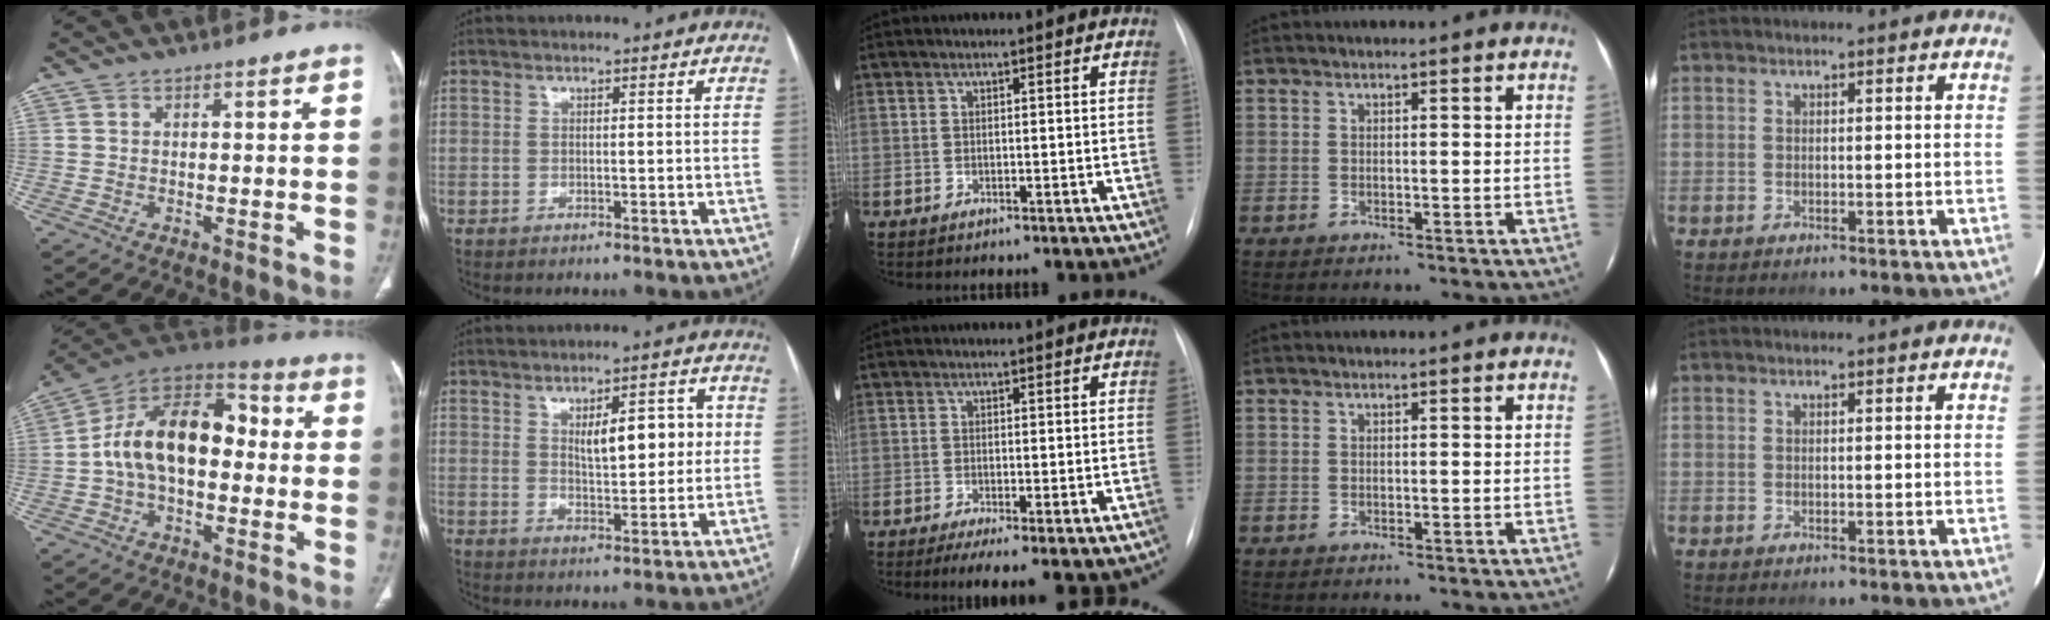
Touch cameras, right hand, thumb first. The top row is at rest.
{"thumb": {"total": 17.4, "force": [-0.4, 10.6, 13.8], "torque": [-0.208, 0.051, -0.020]}, "index": {"total": 8.1, "force": [1.9, 2.8, 7.3], "torque": [-0.106, 0.011, 0.033]}, "middle": {"total": 7.6, "force": [-4.5, 2.5, 5.6], "torque": [-0.077, -0.013, -0.067]}}